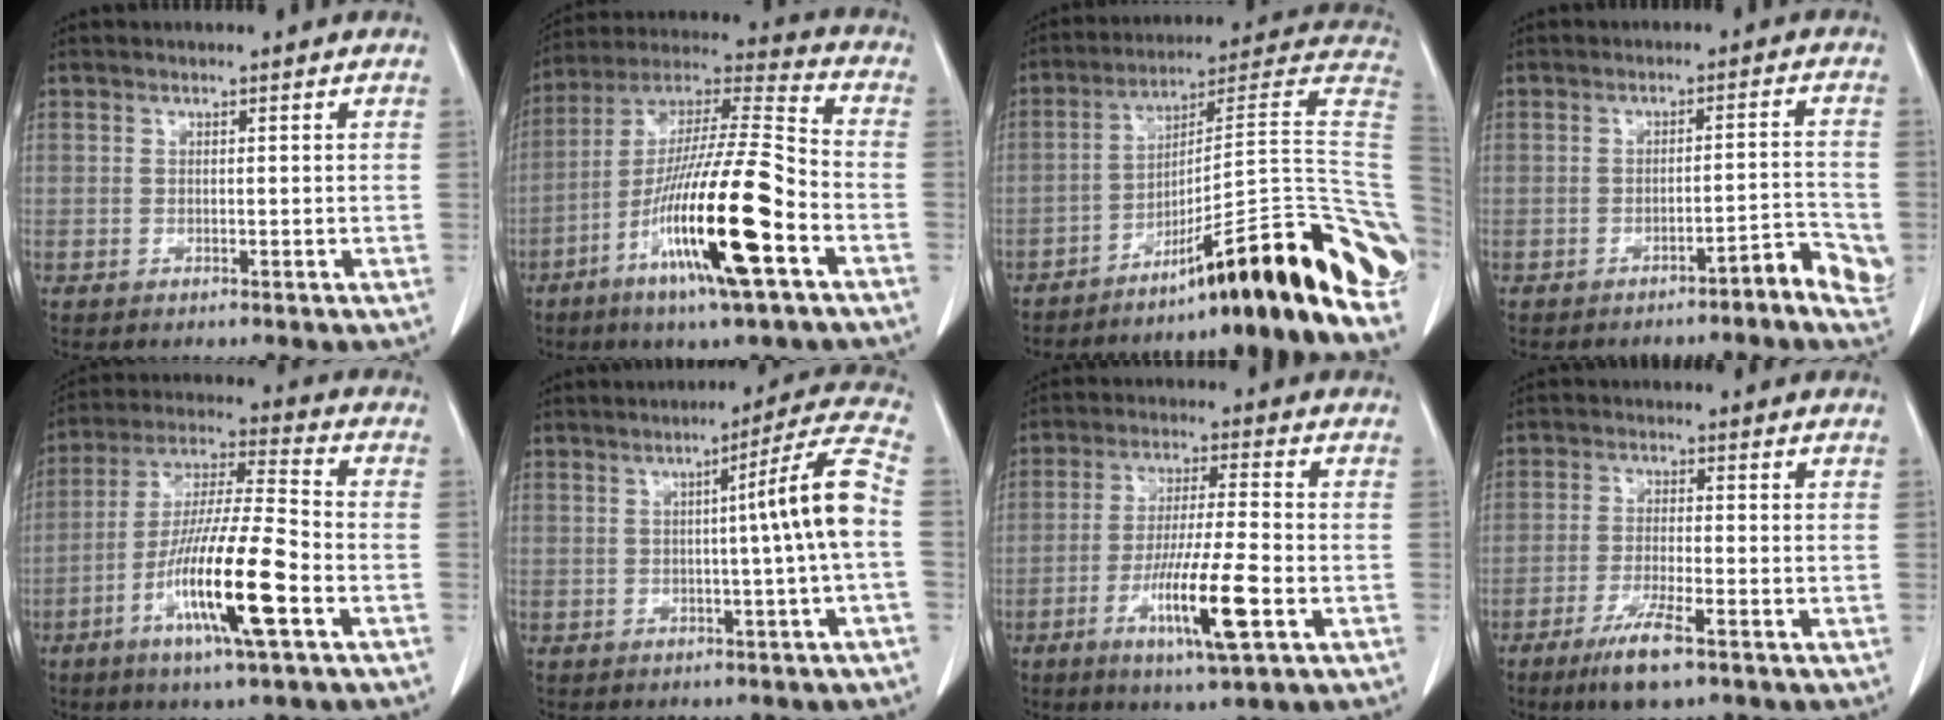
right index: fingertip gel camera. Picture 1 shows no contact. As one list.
[{"total": 20.5, "force": [-8.1, 1.2, 18.8], "torque": [-0.356, -0.022, -0.151]}, {"total": 23.3, "force": [-16.8, -1.5, 16.1], "torque": [-0.109, 0.031, -0.260]}, {"total": 4.8, "force": [-2.8, 0.5, 3.8], "torque": [-0.035, 0.011, -0.038]}, {"total": 15.4, "force": [-6.1, 0.6, 14.2], "torque": [-0.271, -0.012, -0.113]}, {"total": 8.9, "force": [-0.3, -1.5, 8.8], "torque": [-0.115, 0.016, -0.005]}, {"total": 11.2, "force": [-4.3, 0.2, 10.4], "torque": [-0.188, -0.017, -0.077]}, {"total": 6.8, "force": [-4.2, 0.8, 5.2], "torque": [-0.099, -0.013, -0.073]}]